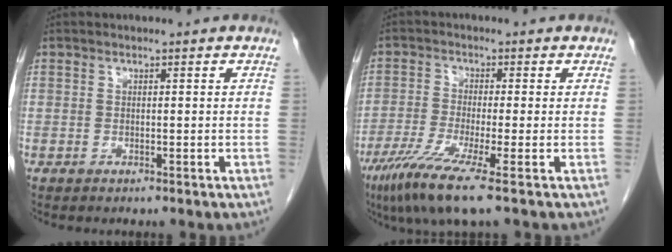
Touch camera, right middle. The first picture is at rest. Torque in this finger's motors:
{"motor_torque": [1.35, -0.79, 0.69, 0.16]}